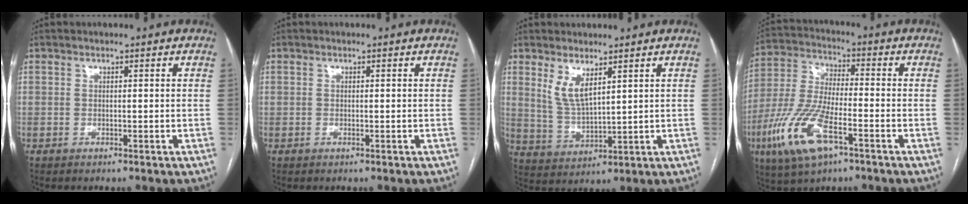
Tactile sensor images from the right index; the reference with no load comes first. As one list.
[{"total": 0.0}, {"total": 5.5, "force": [3.2, 1.6, 4.2], "torque": [-0.092, -0.012, 0.074]}, {"total": 13.8, "force": [-6.4, 4.3, 11.4], "torque": [-0.253, -0.009, -0.117]}]